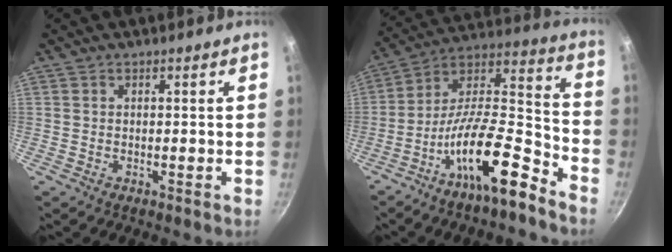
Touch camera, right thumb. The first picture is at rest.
{"total": 18.5, "force": [-11.4, 5.2, 13.6], "torque": [-0.206, 0.097, -0.204]}